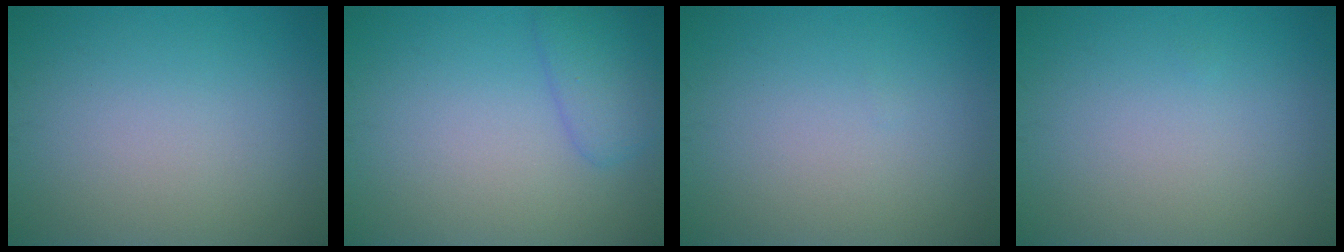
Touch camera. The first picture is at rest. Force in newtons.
{"total": 2.7, "press": 2.7, "slide": 0.2}
{"total": 0.0}
{"total": 0.0}